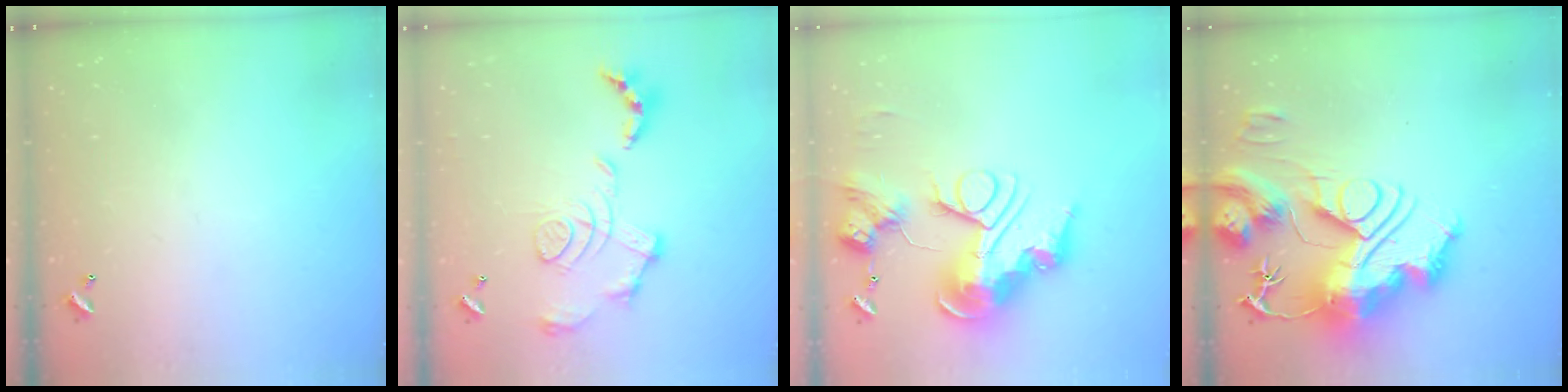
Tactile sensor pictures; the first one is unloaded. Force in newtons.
{"total": 1.7, "press": 1.1, "slide": 1.3}
{"total": 0.9, "press": 0.9, "slide": 0.0}
{"total": 0.5, "press": 0.5, "slide": 0.0}